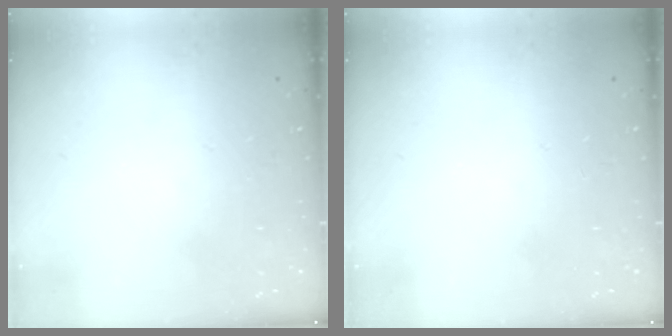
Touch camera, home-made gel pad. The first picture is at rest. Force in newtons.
{"total": 0.0}